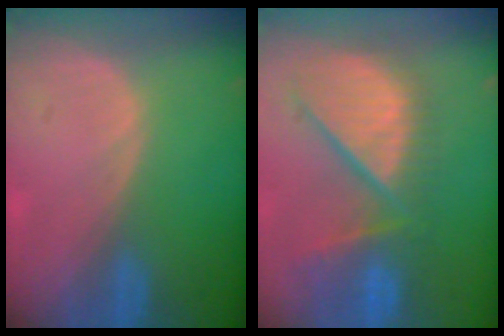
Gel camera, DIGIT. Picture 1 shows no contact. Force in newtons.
{"total": 11.7, "press": 10.4, "slide": 5.3}